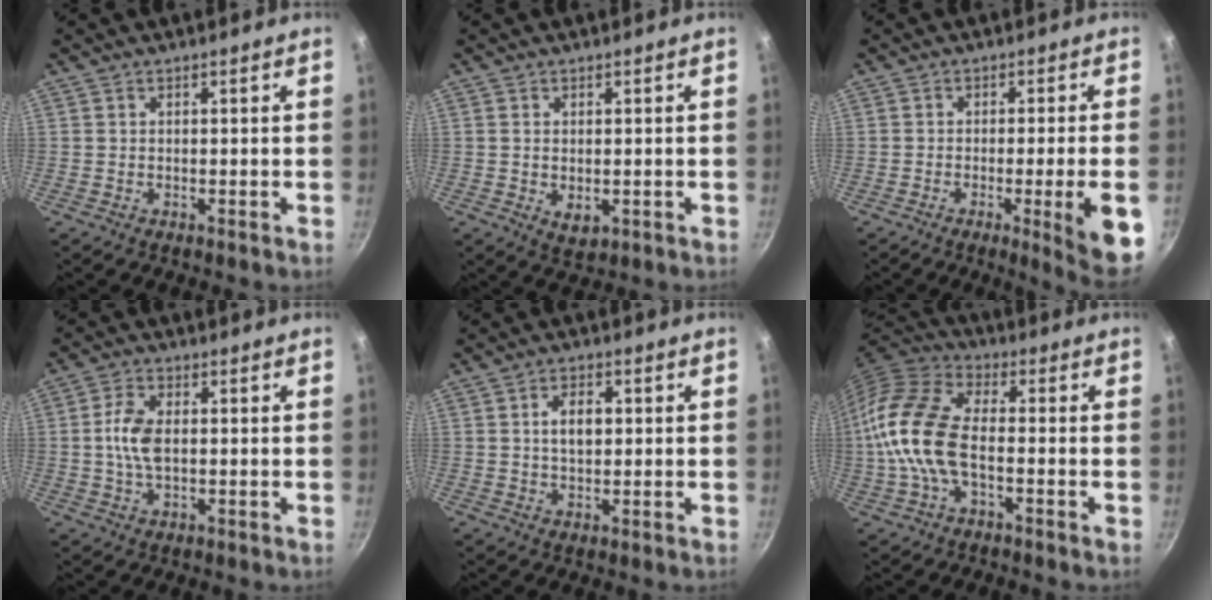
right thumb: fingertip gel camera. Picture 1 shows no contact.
{"total": 3.4, "force": [-0.3, 2.1, 2.6], "torque": [-0.043, -0.013, -0.001]}
{"total": 9.7, "force": [-2.9, 0.6, 9.2], "torque": [-0.114, 0.007, -0.038]}
{"total": 6.4, "force": [0.1, 3.6, 5.3], "torque": [-0.105, 0.010, -0.003]}
{"total": 5.1, "force": [0.7, 3.2, 4.0], "torque": [-0.054, 0.008, 0.010]}
{"total": 14.2, "force": [-2.1, 7.5, 11.9], "torque": [-0.233, 0.031, -0.059]}